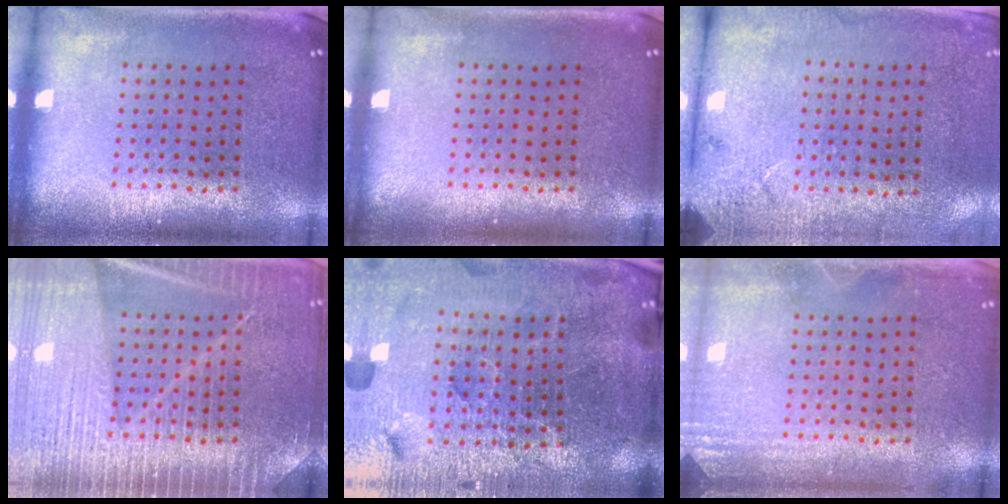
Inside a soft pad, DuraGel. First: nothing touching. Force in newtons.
{"total": 0.0}
{"total": 2.7, "press": 2.2, "slide": 1.5}
{"total": 6.8, "press": 6.7, "slide": 0.9}
{"total": 5.9, "press": 5.3, "slide": 2.4}
{"total": 2.2, "press": 2.1, "slide": 0.3}